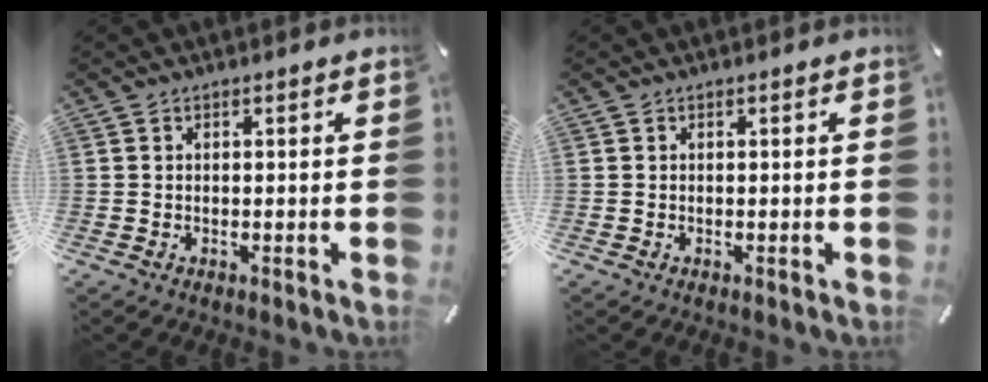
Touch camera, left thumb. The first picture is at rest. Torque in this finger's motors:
{"motor_torque": [-0.01, 0.00, 0.00, 0.00, 0.00]}